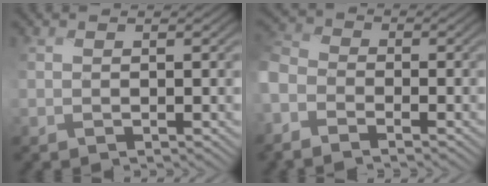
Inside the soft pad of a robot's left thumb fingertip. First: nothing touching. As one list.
[{"total": 5.2, "force": [-3.4, 3.3, 2.0], "torque": [-0.074, -0.005, -0.091]}]